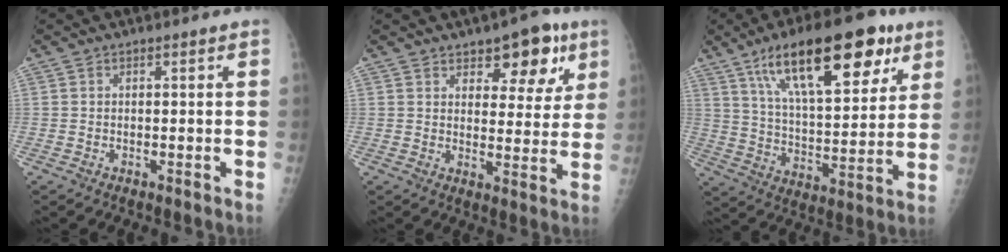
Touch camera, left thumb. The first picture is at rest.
{"total": 9.9, "force": [5.8, 5.1, 6.2], "torque": [-0.041, -0.027, 0.080]}
{"total": 23.5, "force": [12.9, 8.9, 17.5], "torque": [-0.243, -0.032, 0.215]}